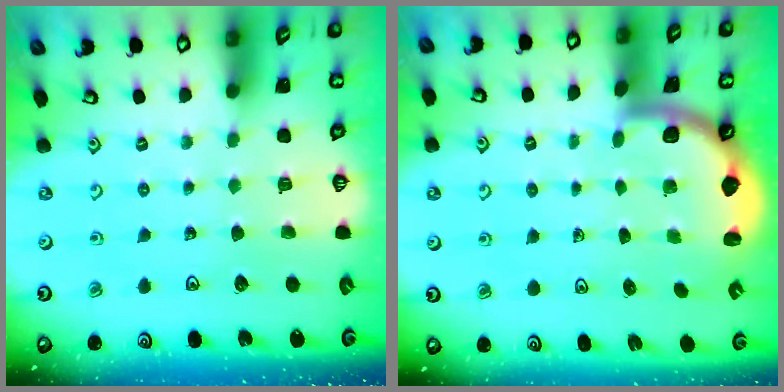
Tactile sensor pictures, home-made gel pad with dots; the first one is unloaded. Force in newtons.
{"total": 1.8, "press": 1.8, "slide": 0.1}